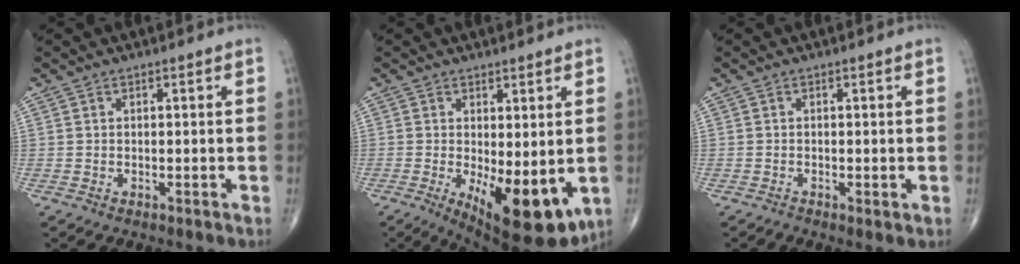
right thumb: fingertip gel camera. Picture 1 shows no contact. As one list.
[{"total": 13.2, "force": [-2.8, 5.2, 11.8], "torque": [-0.162, -0.029, -0.023]}, {"total": 0.9, "force": [-0.3, 0.3, 0.8], "torque": [-0.012, -0.003, -0.010]}]